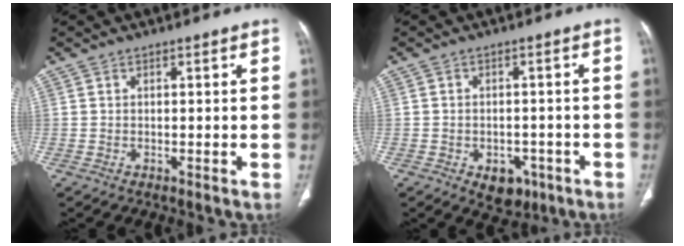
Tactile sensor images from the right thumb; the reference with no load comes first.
{"total": 5.9, "force": [-2.8, 4.1, 3.1], "torque": [-0.019, 0.014, -0.028]}